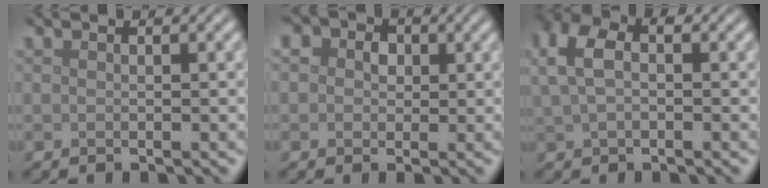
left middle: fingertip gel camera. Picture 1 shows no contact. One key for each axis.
{"total": 7.1, "fx": 3.0, "fy": 5.4, "fz": 3.5, "tx": -0.049, "ty": 0.033, "tz": 0.001}
{"total": 3.9, "fx": 0.9, "fy": 2.5, "fz": 2.9, "tx": -0.073, "ty": 0.009, "tz": 0.013}